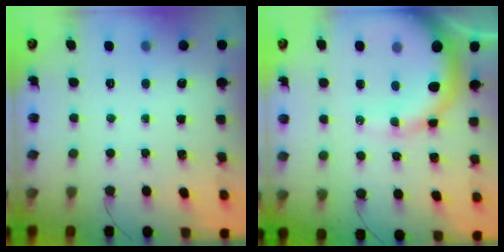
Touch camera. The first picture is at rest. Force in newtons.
{"total": 14.5, "press": 14.3, "slide": 2.0}